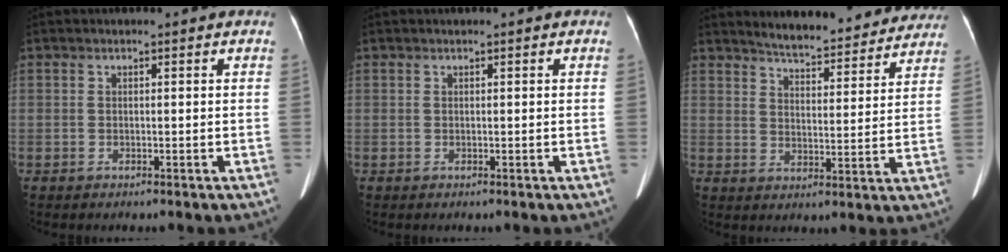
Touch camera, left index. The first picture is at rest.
{"total": 0.0}
{"total": 13.7, "force": [12.7, 2.5, 4.3], "torque": [-0.050, 0.000, 0.163]}